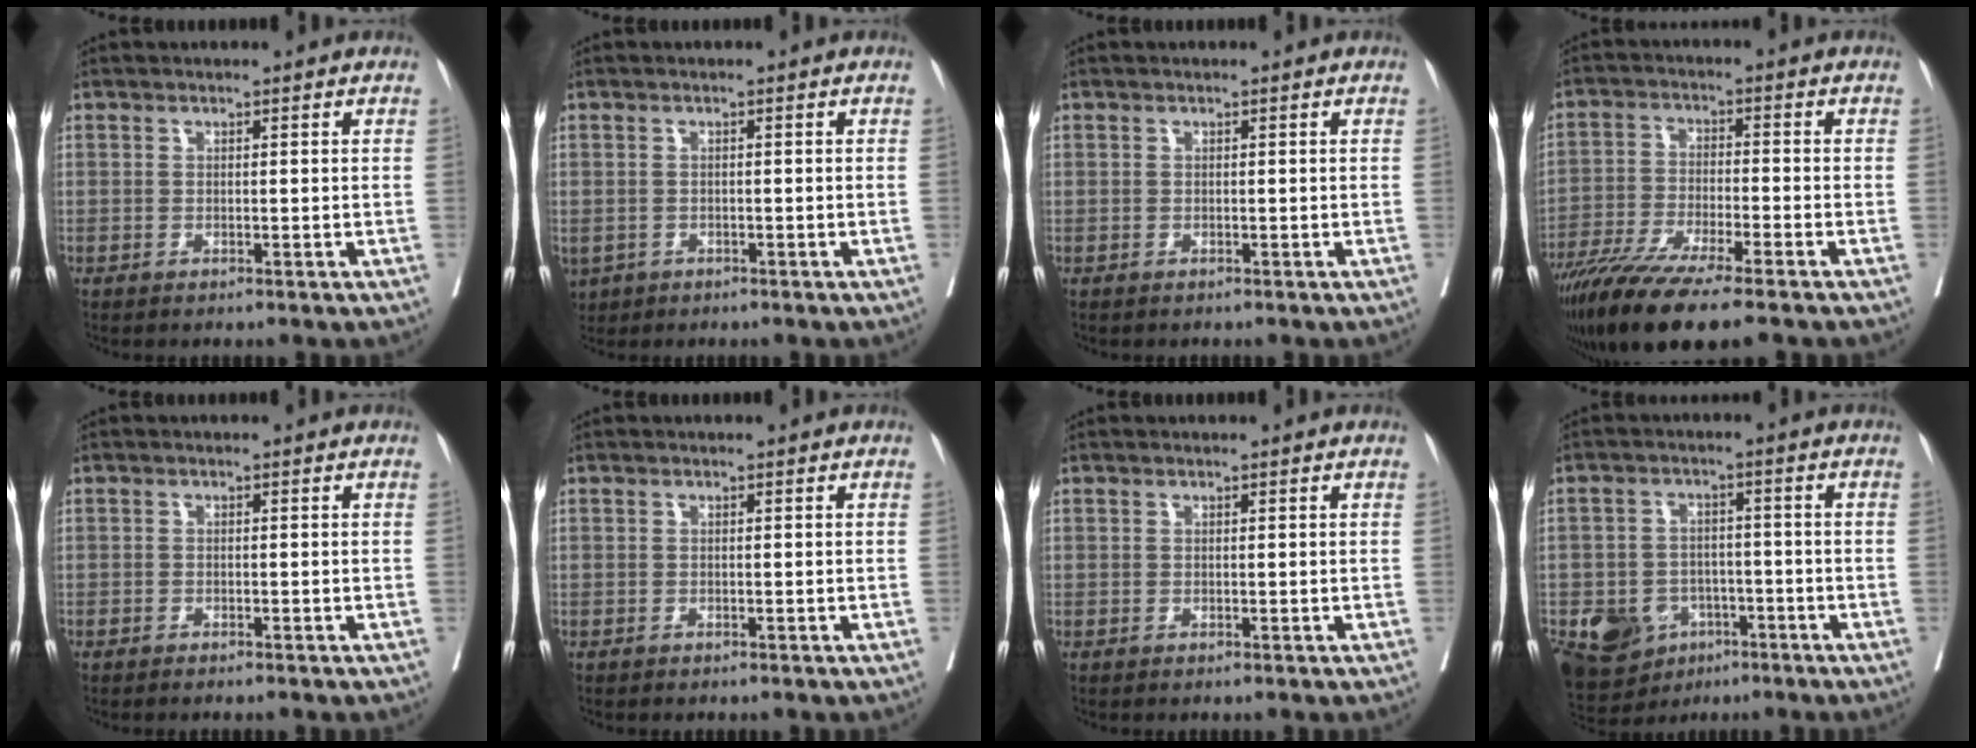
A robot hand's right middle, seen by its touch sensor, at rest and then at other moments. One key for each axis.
{"total": 4.8, "fx": -2.3, "fy": 3.8, "fz": 1.7, "tx": -0.047, "ty": -0.004, "tz": -0.033}
{"total": 0.0}
{"total": 13.5, "fx": -10.2, "fy": 1.1, "fz": 8.8, "tx": -0.157, "ty": -0.037, "tz": -0.174}
{"total": 1.8, "fx": -1.6, "fy": 0.3, "fz": 0.8, "tx": -0.012, "ty": -0.003, "tz": -0.021}
{"total": 0.0}
{"total": 0.0}
{"total": 12.3, "fx": -6.0, "fy": 9.2, "fz": 5.5, "tx": -0.115, "ty": 0.006, "tz": -0.087}